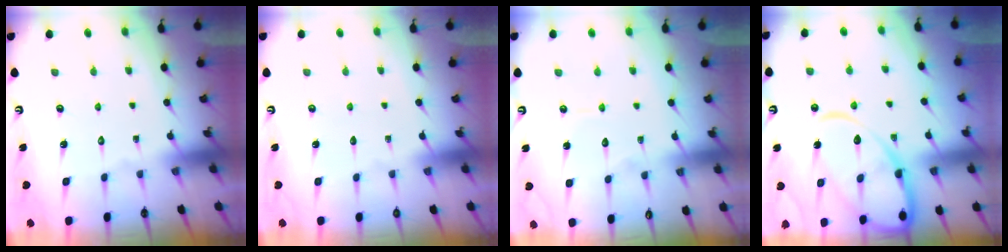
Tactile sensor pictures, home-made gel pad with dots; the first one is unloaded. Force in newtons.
{"total": 0.0}
{"total": 4.5, "press": 4.5, "slide": 0.2}
{"total": 15.2, "press": 15.1, "slide": 1.5}